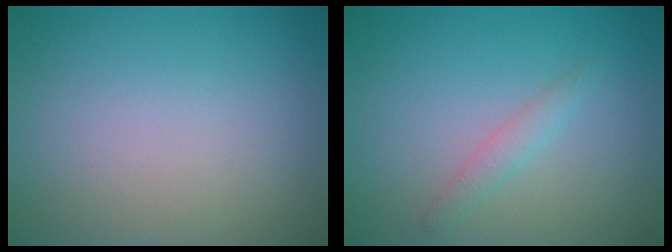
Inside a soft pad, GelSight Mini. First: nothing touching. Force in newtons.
{"total": 1.4, "press": 1.4, "slide": 0.0}